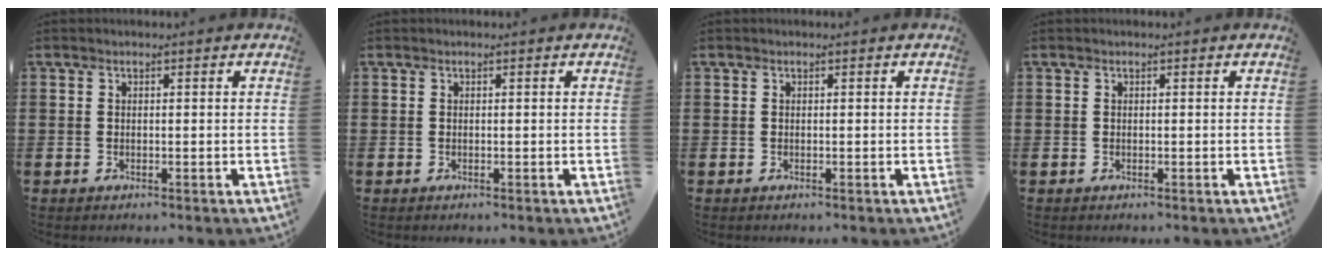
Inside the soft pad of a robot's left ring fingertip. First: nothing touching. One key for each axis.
{"total": 0.0}
{"total": 0.0}
{"total": 0.0}